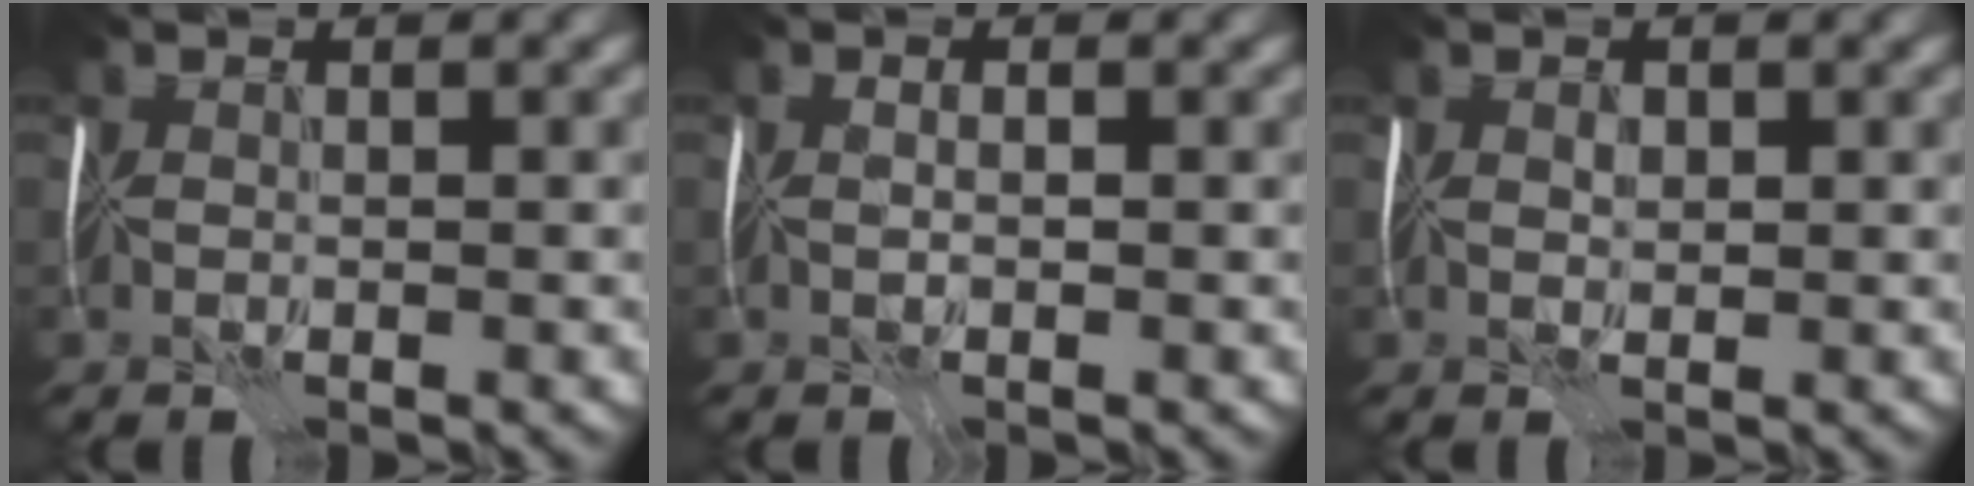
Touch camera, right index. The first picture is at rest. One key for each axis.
{"total": 1.5, "fx": -0.5, "fy": 0.9, "fz": 1.0, "tx": -0.001, "ty": 0.008, "tz": -0.012}
{"total": 0.5, "fx": -0.2, "fy": 0.3, "fz": 0.4, "tx": -0.008, "ty": -0.002, "tz": -0.002}